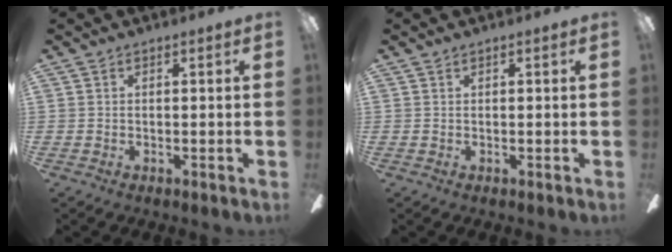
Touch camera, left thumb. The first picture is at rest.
{"total": 0.0}